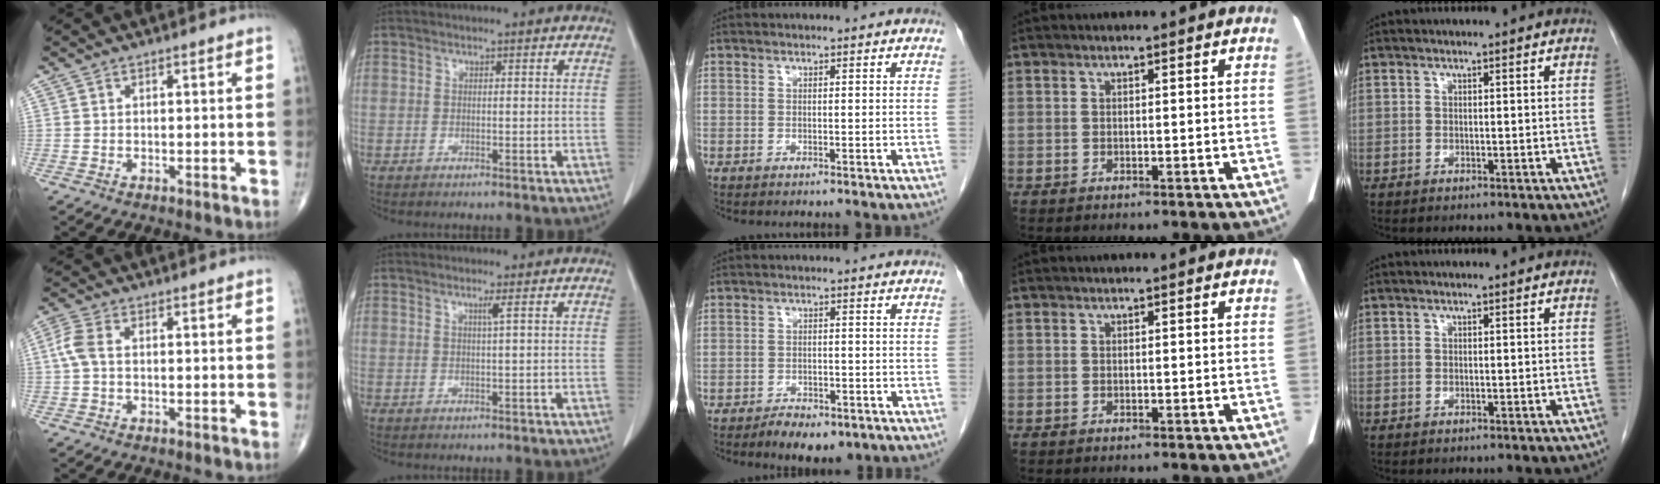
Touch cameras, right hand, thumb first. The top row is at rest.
{"thumb": {"total": 4.0, "force": [0.1, 2.2, 3.3], "torque": [-0.092, 0.011, -0.003]}, "index": {"total": 1.1, "force": [0.4, -0.4, 0.9], "torque": [-0.022, -0.003, 0.010]}, "middle": {"total": 5.6, "force": [-3.9, 2.5, 3.1], "torque": [-0.043, -0.001, -0.055]}}